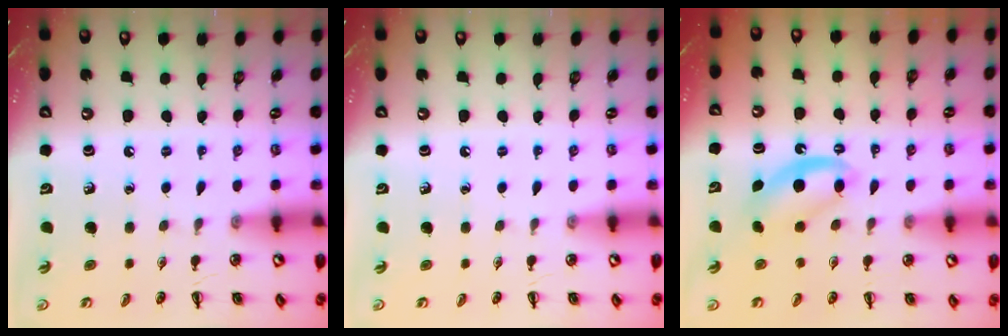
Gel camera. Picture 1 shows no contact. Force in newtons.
{"total": 0.0}
{"total": 5.4, "press": 5.4, "slide": 0.9}